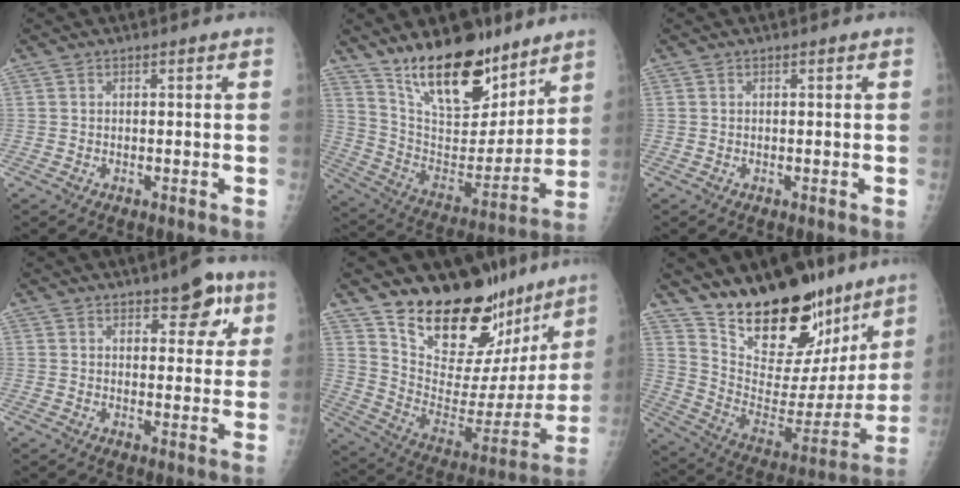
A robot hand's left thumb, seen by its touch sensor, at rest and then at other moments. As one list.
[{"total": 21.1, "force": [15.1, 9.1, 11.6], "torque": [-0.143, -0.094, 0.263]}, {"total": 0.0}, {"total": 7.7, "force": [4.2, 3.6, 5.4], "torque": [-0.036, -0.015, 0.049]}, {"total": 24.8, "force": [19.5, 11.2, 10.6], "torque": [-0.117, -0.124, 0.295]}, {"total": 25.5, "force": [18.7, 11.7, 12.8], "torque": [-0.157, -0.107, 0.299]}]